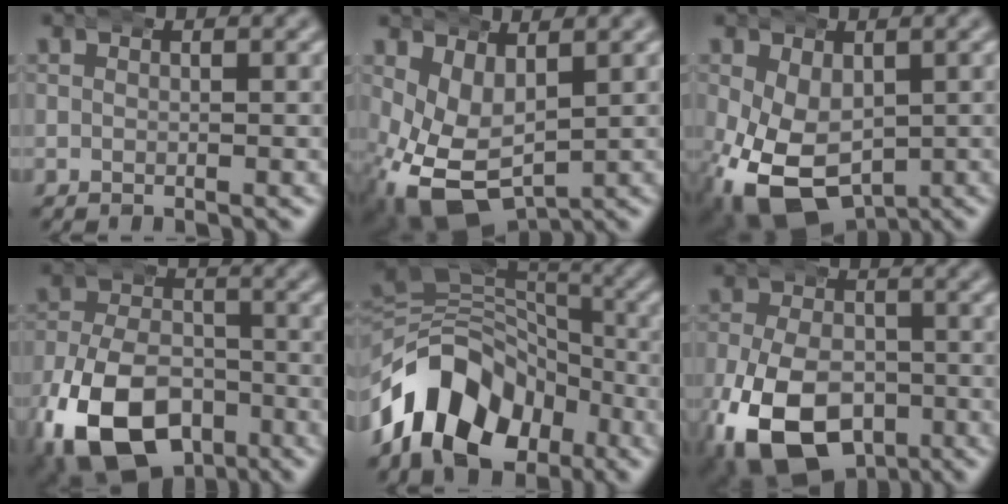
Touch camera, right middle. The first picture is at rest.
{"total": 10.0, "force": [-3.2, 7.2, 6.1], "torque": [-0.154, -0.074, -0.023]}
{"total": 11.5, "force": [-4.2, 8.4, 6.6], "torque": [-0.157, -0.079, -0.032]}
{"total": 12.3, "force": [-6.1, 8.2, 6.8], "torque": [-0.133, -0.051, -0.086]}
{"total": 14.0, "force": [-3.6, 10.7, 8.3], "torque": [-0.151, -0.026, -0.052]}
{"total": 11.2, "force": [-4.9, 7.6, 6.6], "torque": [-0.142, -0.052, -0.060]}